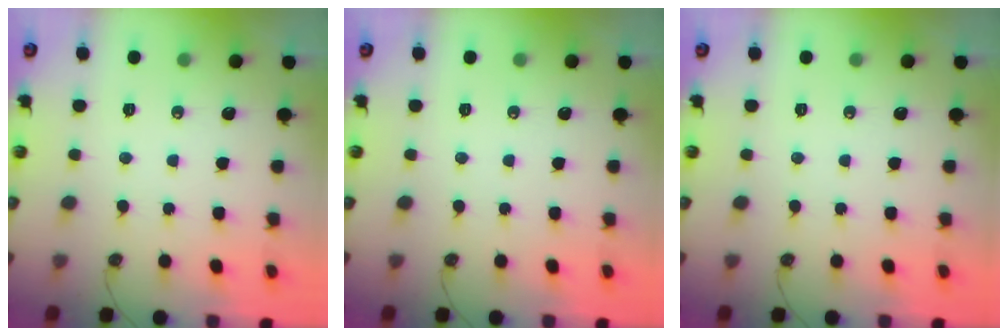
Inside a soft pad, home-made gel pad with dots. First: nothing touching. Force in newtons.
{"total": 0.0}
{"total": 0.0}